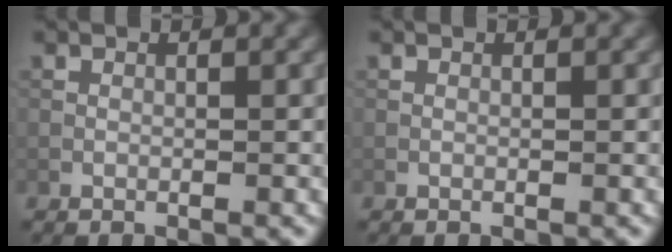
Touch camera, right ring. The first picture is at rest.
{"total": 0.0}